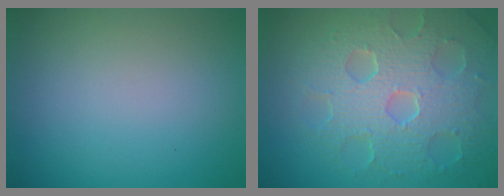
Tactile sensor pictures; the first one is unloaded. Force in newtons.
{"total": 8.6, "press": 6.0, "slide": 6.1}